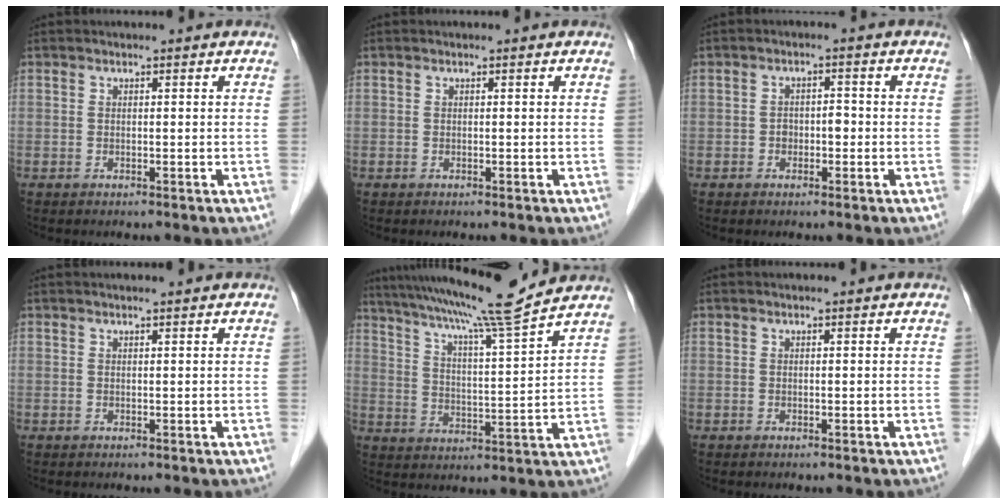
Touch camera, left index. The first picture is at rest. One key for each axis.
{"total": 0.0}
{"total": 2.3, "fx": -0.6, "fy": 1.4, "fz": 1.7, "tx": -0.023, "ty": 0.012, "tz": -0.009}
{"total": 1.0, "fx": 0.8, "fy": -0.1, "fz": 0.5, "tx": -0.009, "ty": 0.007, "tz": 0.016}
{"total": 14.3, "fx": 12.6, "fy": -2.1, "fz": 6.5, "tx": -0.120, "ty": -0.011, "tz": 0.194}
{"total": 0.0}